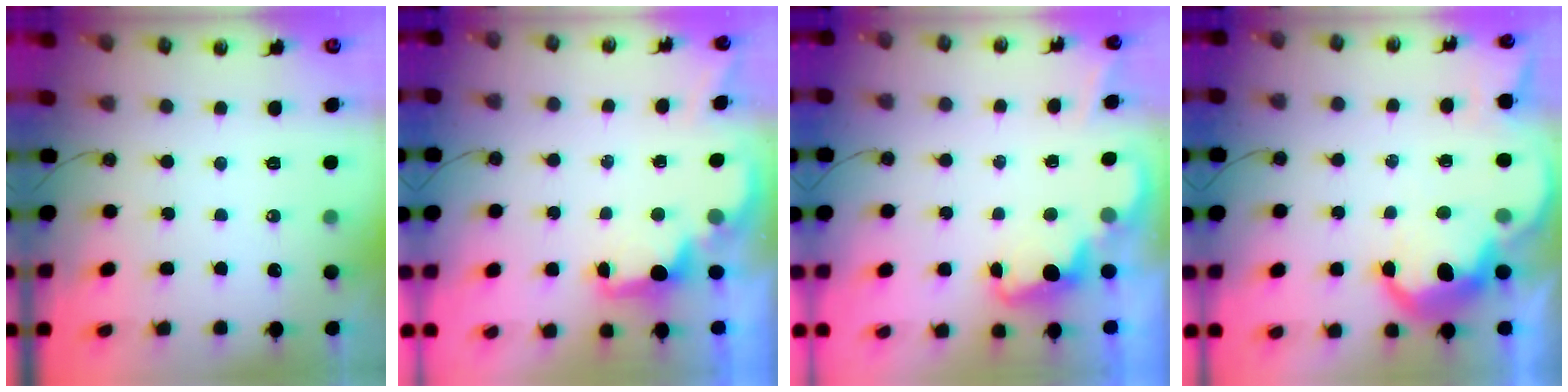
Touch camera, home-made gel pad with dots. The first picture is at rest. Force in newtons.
{"total": 1.9, "press": 1.7, "slide": 0.8}
{"total": 2.0, "press": 1.9, "slide": 0.5}
{"total": 10.7, "press": 10.6, "slide": 1.2}